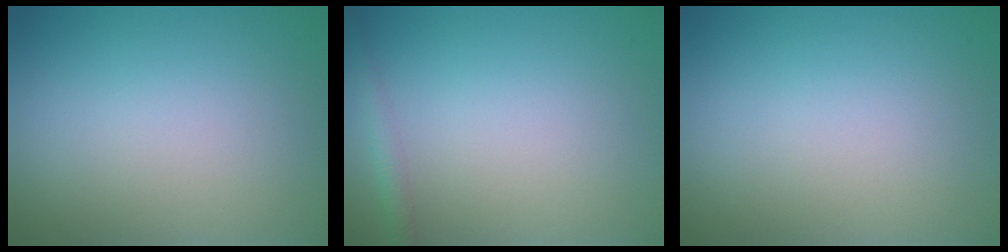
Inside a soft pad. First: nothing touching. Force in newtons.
{"total": 1.5, "press": 1.5, "slide": 0.1}
{"total": 0.0}